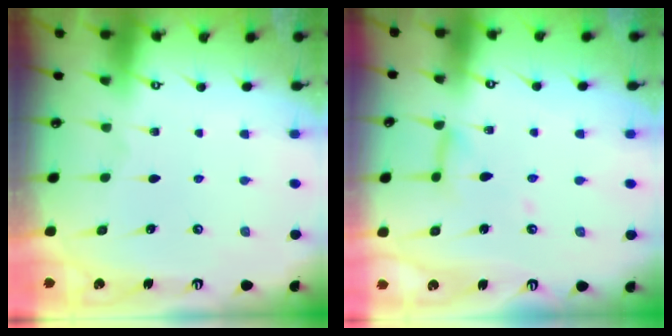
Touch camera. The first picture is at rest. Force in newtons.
{"total": 7.1, "press": 7.1, "slide": 0.6}